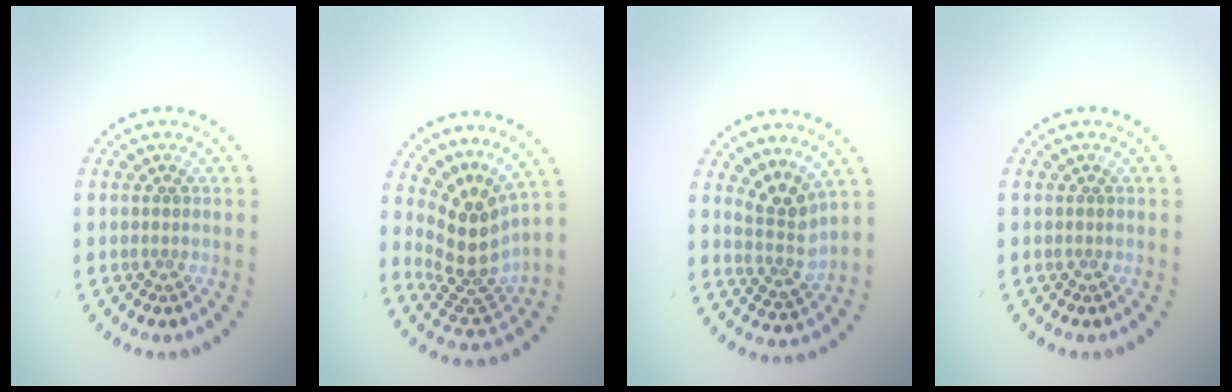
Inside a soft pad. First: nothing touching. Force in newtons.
{"total": 4.2, "press": 3.0, "slide": 3.0}
{"total": 3.1, "press": 2.2, "slide": 2.1}
{"total": 0.0}